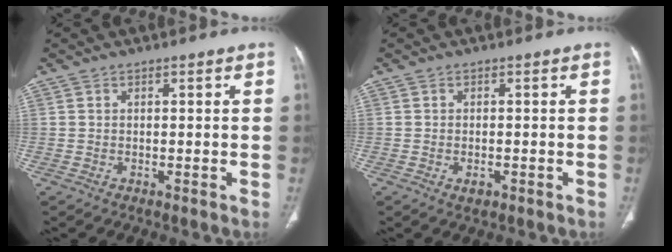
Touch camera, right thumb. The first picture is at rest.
{"total": 1.8, "force": [-0.9, 1.1, 1.1], "torque": [-0.013, 0.005, -0.008]}